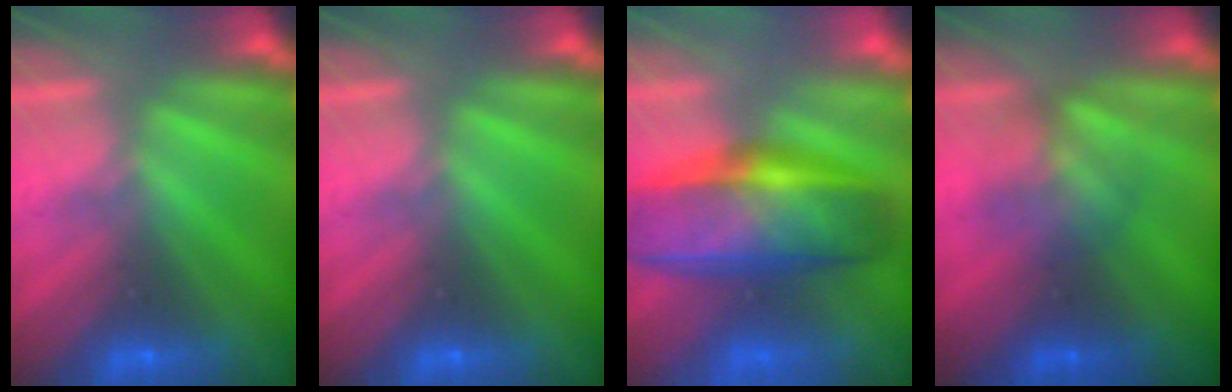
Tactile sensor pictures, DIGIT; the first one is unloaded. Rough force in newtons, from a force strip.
{"total": 0.0}
{"total": 9.3}
{"total": 2.9}